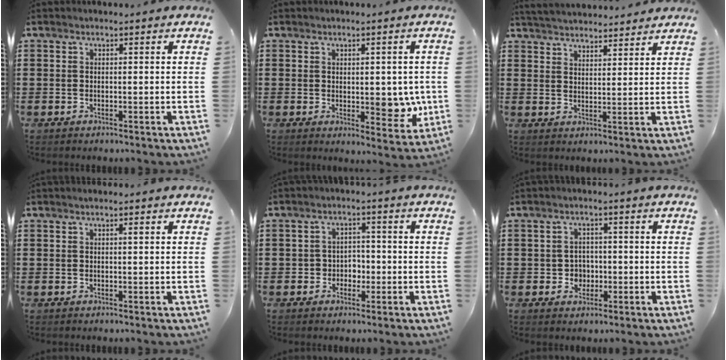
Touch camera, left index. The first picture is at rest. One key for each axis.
{"total": 5.8, "fx": -0.2, "fy": 3.1, "fz": 4.9, "tx": -0.063, "ty": 0.000, "tz": -0.003}
{"total": 3.9, "fx": 3.9, "fy": 0.2, "fz": 0.3, "tx": -0.019, "ty": -0.014, "tz": 0.071}
{"total": 0.7, "fx": 0.3, "fy": 0.1, "fz": 0.6, "tx": -0.013, "ty": 0.000, "tz": 0.005}
{"total": 3.1, "fx": -1.1, "fy": 2.6, "fz": 1.1, "tx": -0.031, "ty": 0.006, "tz": -0.028}
{"total": 2.7, "fx": -0.6, "fy": 2.5, "fz": 0.9, "tx": -0.028, "ty": 0.004, "tz": -0.016}